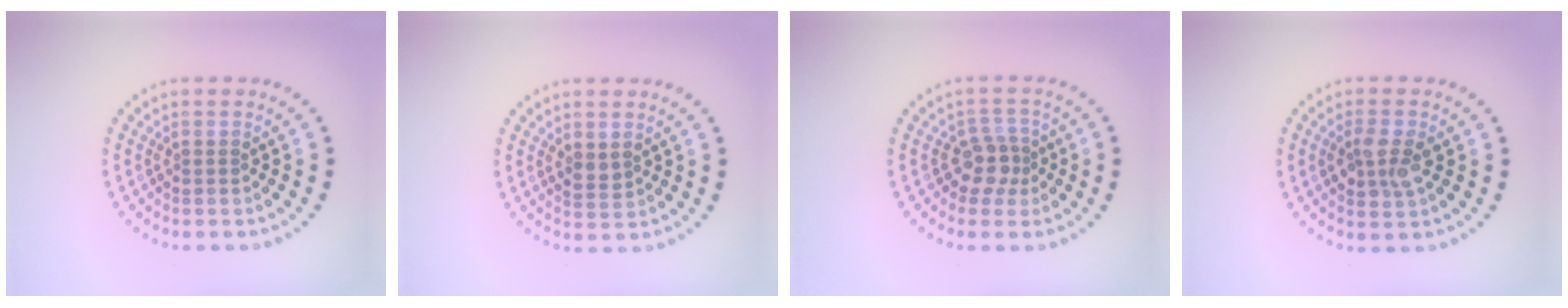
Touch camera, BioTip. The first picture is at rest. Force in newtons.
{"total": 1.2, "press": 1.2, "slide": 0.5}
{"total": 2.5, "press": 1.9, "slide": 1.5}
{"total": 2.6, "press": 2.6, "slide": 0.3}